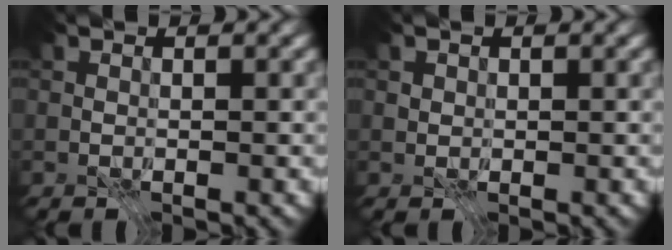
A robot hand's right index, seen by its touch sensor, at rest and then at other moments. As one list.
[{"total": 0.6, "force": [0.2, 0.5, 0.1], "torque": [-0.004, -0.002, 0.006]}]